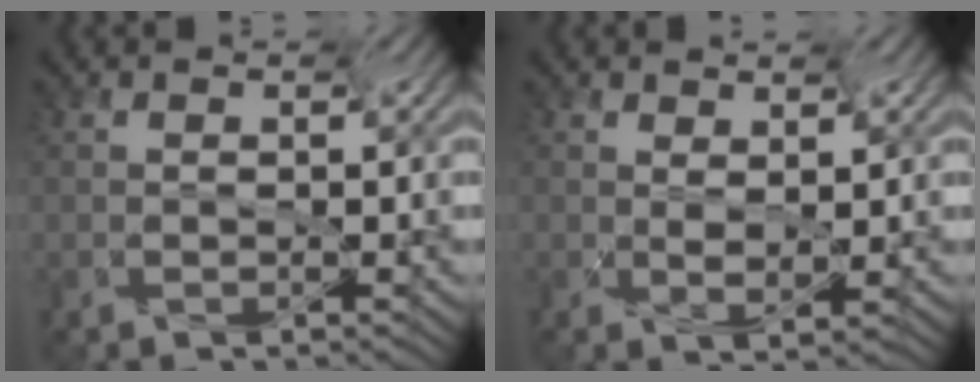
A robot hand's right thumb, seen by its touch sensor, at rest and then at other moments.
{"total": 2.4, "force": [0.6, 1.0, 2.1], "torque": [-0.055, 0.002, 0.009]}